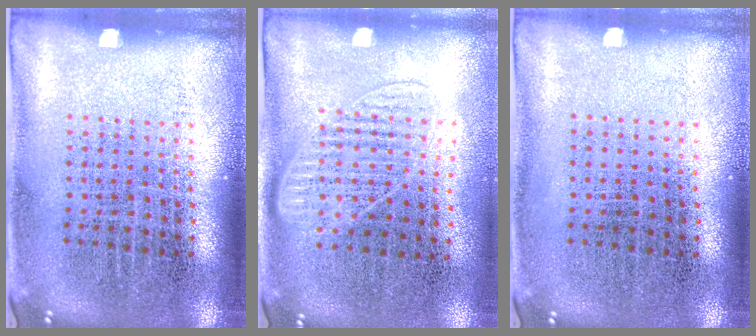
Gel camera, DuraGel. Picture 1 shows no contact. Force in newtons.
{"total": 1.2, "press": 1.1, "slide": 0.6}
{"total": 0.0}